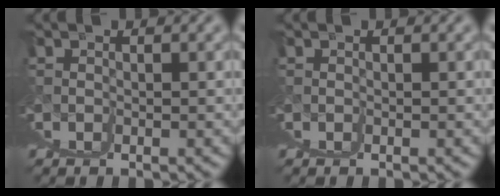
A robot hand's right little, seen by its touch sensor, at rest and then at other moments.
{"total": 0.0}